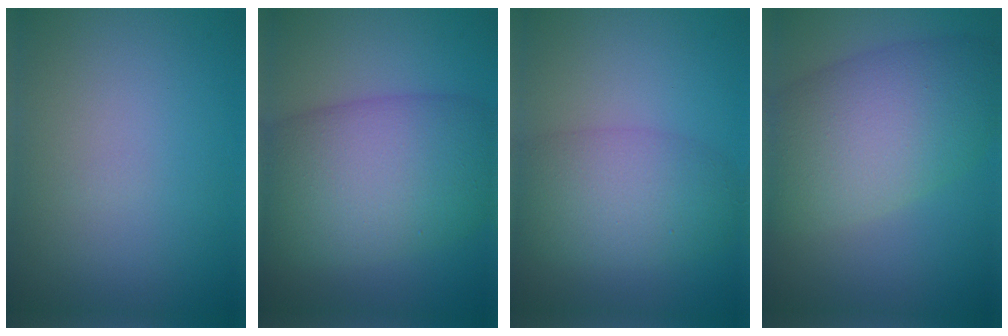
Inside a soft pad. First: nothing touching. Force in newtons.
{"total": 11.1, "press": 11.0, "slide": 0.6}
{"total": 5.7, "press": 5.7, "slide": 0.2}
{"total": 9.6, "press": 9.6, "slide": 0.5}